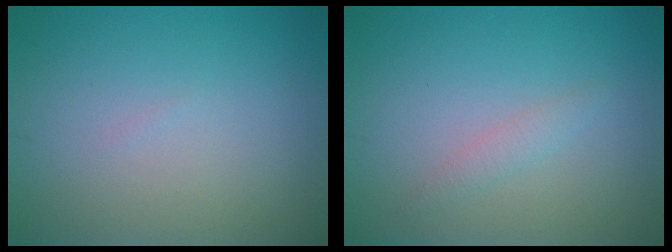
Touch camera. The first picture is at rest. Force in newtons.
{"total": 1.1, "press": 1.1, "slide": 0.0}